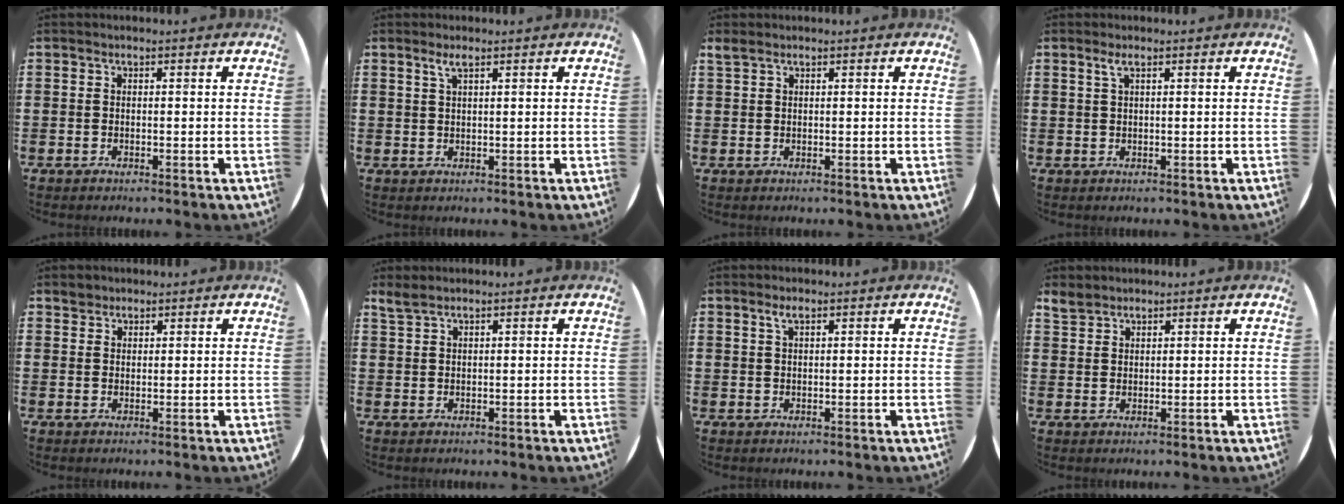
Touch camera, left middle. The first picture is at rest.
{"total": 1.6, "force": [1.0, 0.2, 1.3], "torque": [-0.026, 0.004, 0.016]}
{"total": 0.9, "force": [0.8, 0.2, 0.2], "torque": [-0.005, 0.002, 0.015]}
{"total": 1.1, "force": [0.6, 0.1, 0.9], "torque": [-0.019, 0.003, 0.010]}
{"total": 1.6, "force": [1.4, 0.7, -0.2], "torque": [0.010, 0.000, 0.027]}
{"total": 1.6, "force": [1.5, 0.2, 0.7], "torque": [-0.015, 0.003, 0.028]}
{"total": 1.4, "force": [0.9, 0.3, 1.0], "torque": [-0.020, 0.004, 0.014]}
{"total": 2.3, "force": [2.1, 0.9, 0.2], "torque": [-0.008, 0.004, 0.042]}